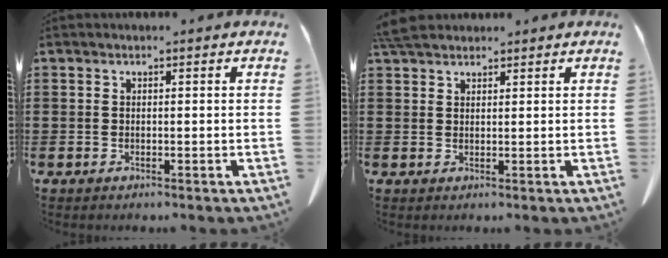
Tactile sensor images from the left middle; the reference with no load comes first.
{"total": 3.3, "force": [2.9, 0.9, 1.2], "torque": [-0.033, 0.001, 0.058]}